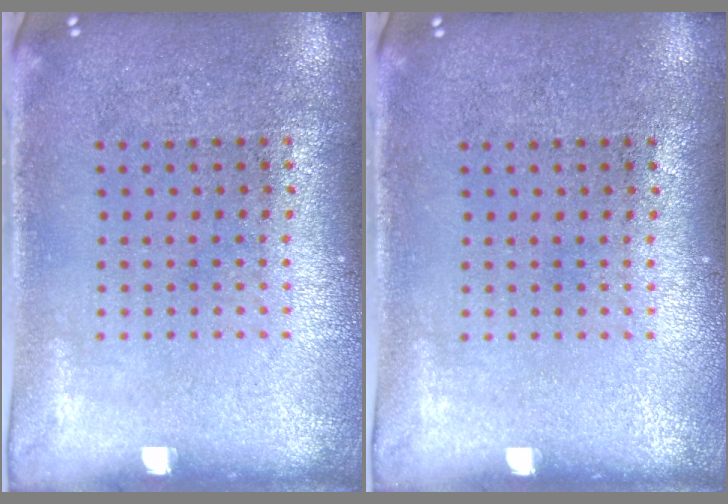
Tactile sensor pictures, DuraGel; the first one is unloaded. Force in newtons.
{"total": 0.0}